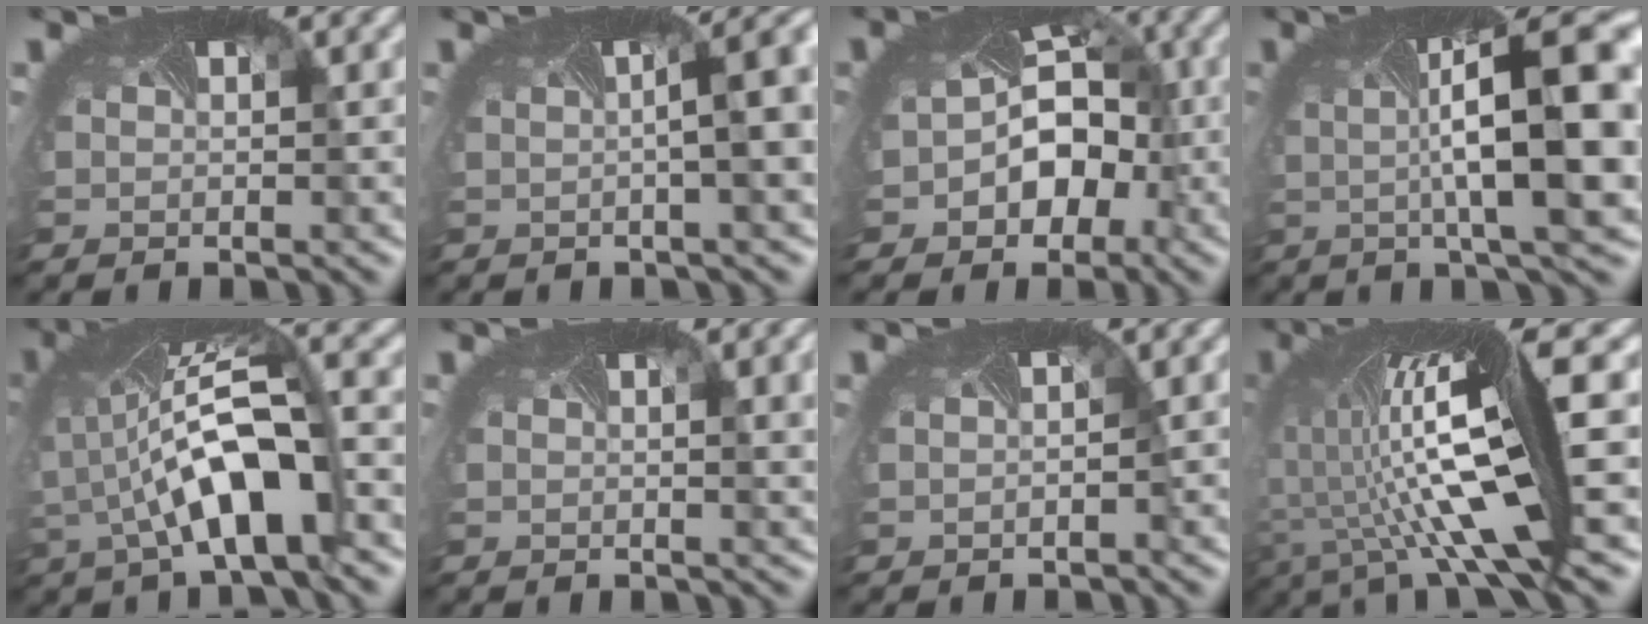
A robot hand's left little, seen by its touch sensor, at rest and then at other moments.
{"total": 7.3, "force": [0.8, 2.4, 6.8], "torque": [-0.076, 0.010, 0.008]}
{"total": 5.0, "force": [-1.4, 3.9, 2.7], "torque": [-0.062, -0.014, -0.016]}
{"total": 13.1, "force": [0.8, 3.4, 12.6], "torque": [-0.209, -0.003, 0.021]}
{"total": 6.1, "force": [-1.9, 1.9, 5.5], "torque": [-0.133, -0.004, -0.027]}
{"total": 4.4, "force": [1.2, 1.6, 3.9], "torque": [-0.041, 0.002, 0.013]}
{"total": 0.9, "force": [0.2, 0.5, 0.7], "torque": [-0.002, 0.009, -0.010]}
{"total": 11.5, "force": [0.1, 2.6, 11.2], "torque": [-0.194, -0.012, 0.010]}